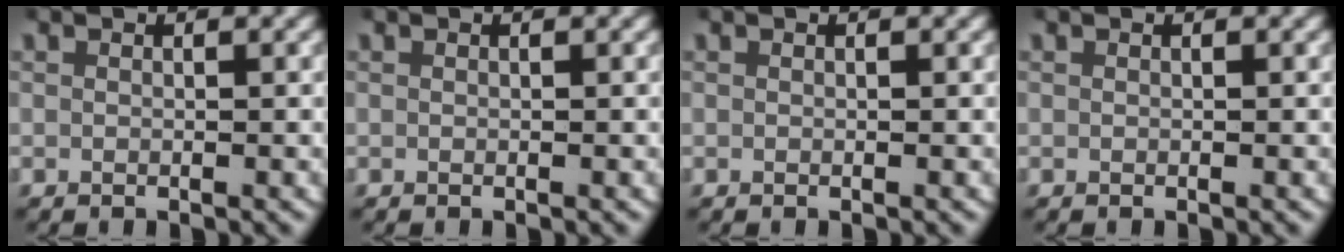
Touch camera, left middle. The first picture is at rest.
{"total": 0.0}
{"total": 0.0}
{"total": 0.0}